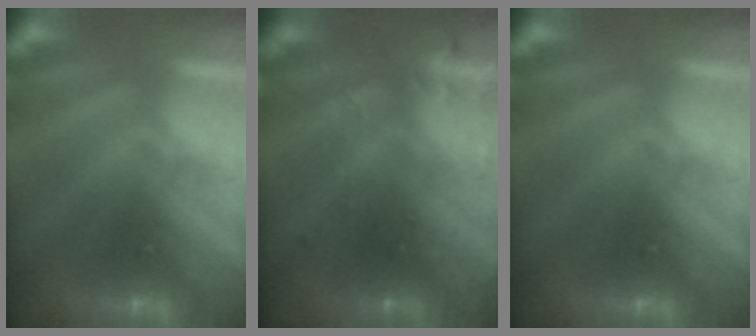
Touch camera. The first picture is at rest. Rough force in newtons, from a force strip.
{"total": 2.9}
{"total": 0.0}